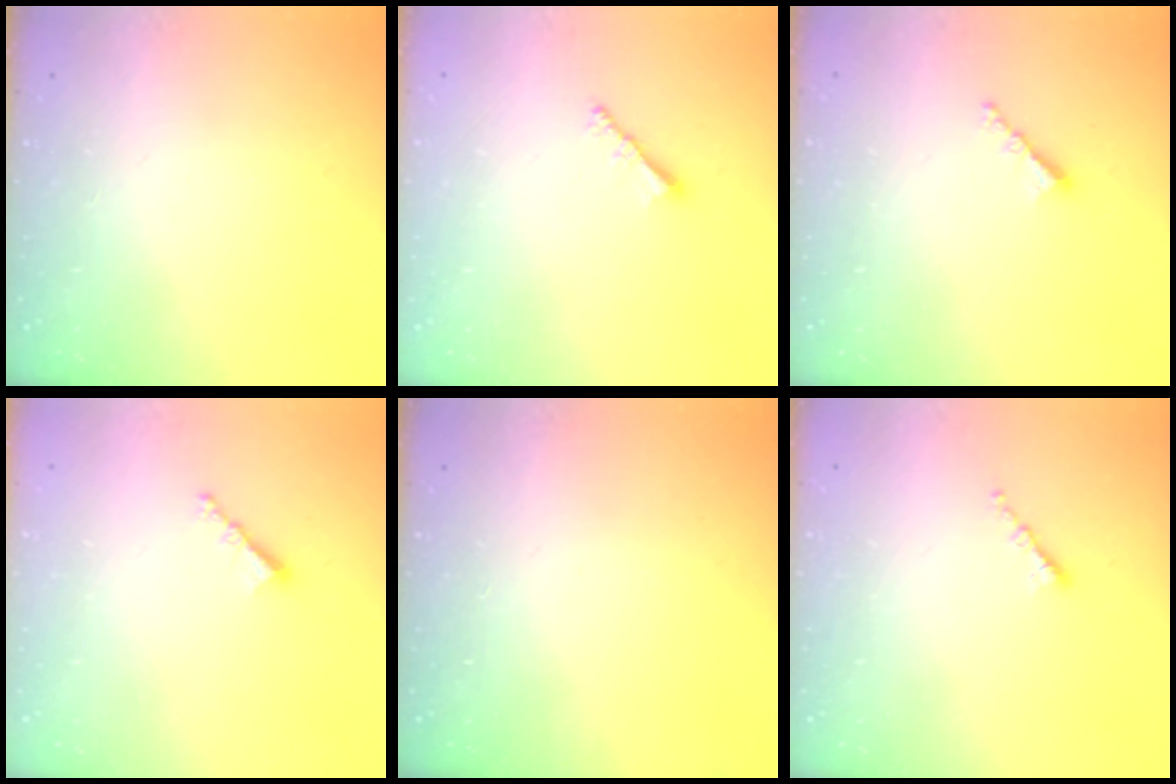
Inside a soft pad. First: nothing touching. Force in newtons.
{"total": 2.2, "press": 2.1, "slide": 0.6}
{"total": 2.9, "press": 2.9, "slide": 0.5}
{"total": 3.5, "press": 3.5, "slide": 0.3}
{"total": 0.0}
{"total": 1.4, "press": 1.3, "slide": 0.5}